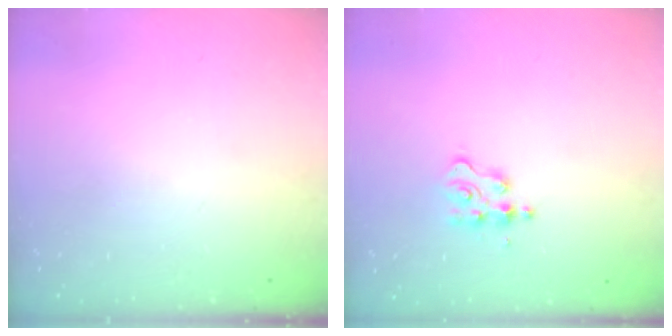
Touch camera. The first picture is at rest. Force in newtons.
{"total": 2.1, "press": 2.0, "slide": 0.4}